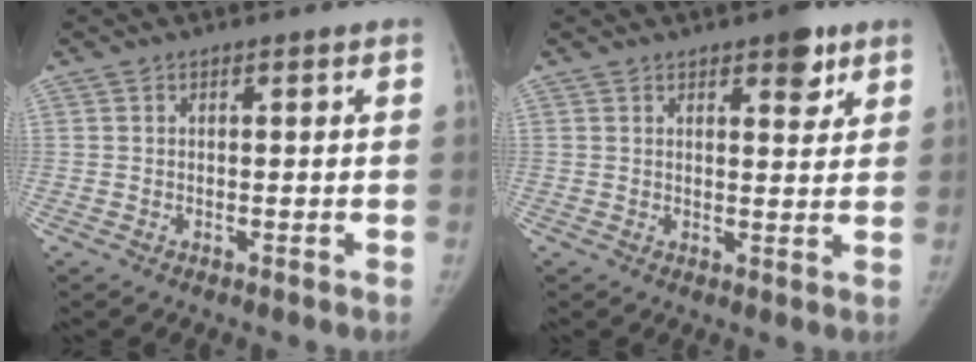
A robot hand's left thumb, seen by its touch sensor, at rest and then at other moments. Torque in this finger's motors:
{"motor_torque": [1.26, 0.56, 0.84, -0.44, 0.13]}